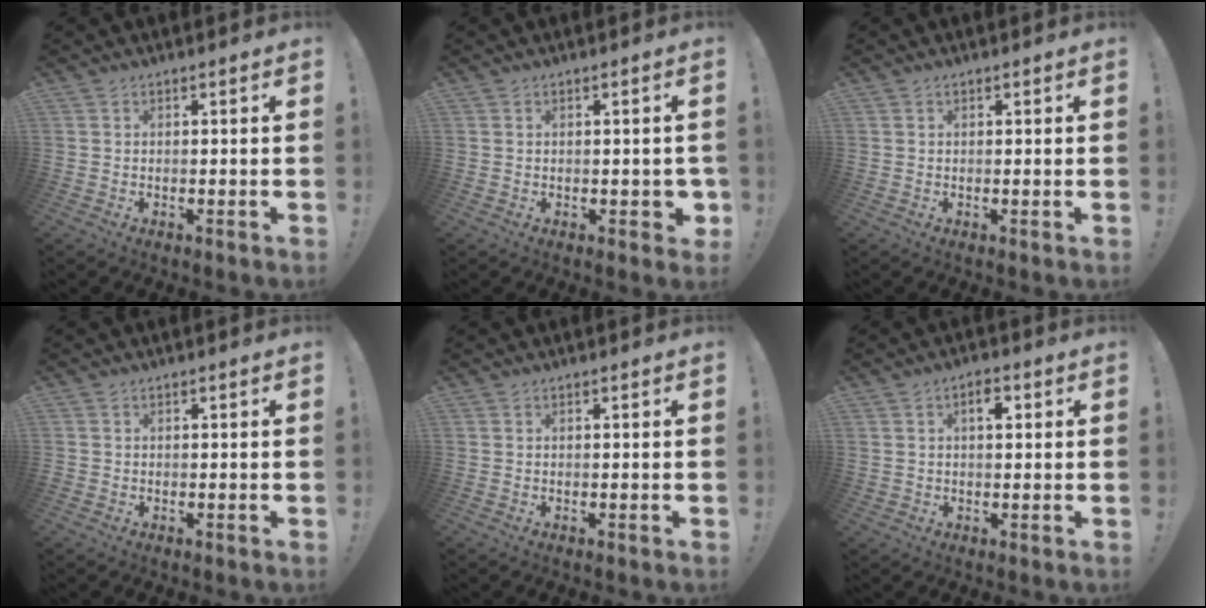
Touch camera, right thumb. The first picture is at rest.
{"total": 2.8, "force": [-0.5, 1.9, 2.0], "torque": [-0.015, 0.004, -0.007]}
{"total": 0.0}
{"total": 0.7, "force": [-0.3, 0.7, 0.0], "torque": [0.000, 0.002, -0.005]}
{"total": 0.0}
{"total": 4.4, "force": [1.5, 3.0, 2.8], "torque": [-0.030, -0.001, 0.020]}